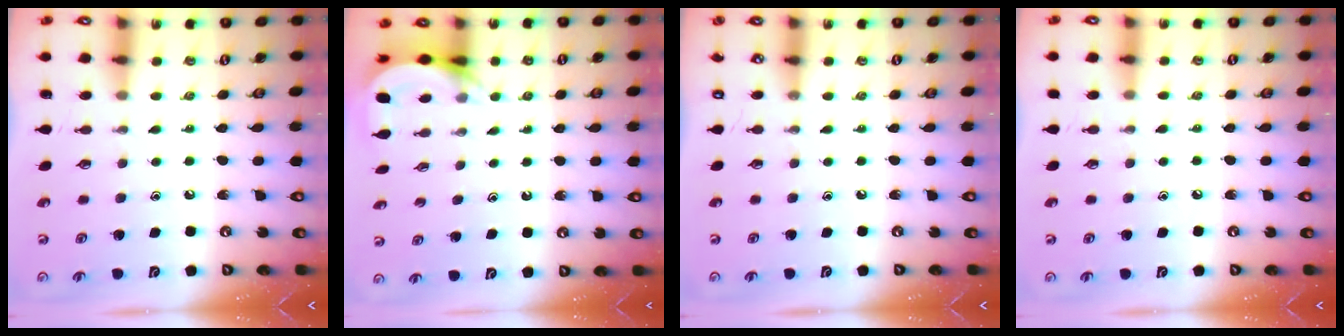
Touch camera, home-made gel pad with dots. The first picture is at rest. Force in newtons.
{"total": 5.5, "press": 5.5, "slide": 0.4}
{"total": 0.0}
{"total": 2.9, "press": 2.9, "slide": 0.4}